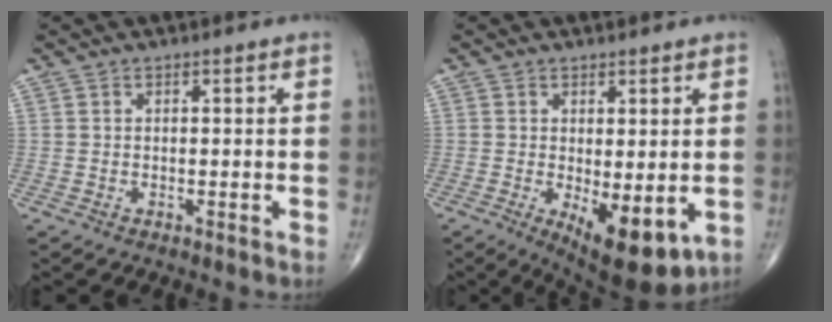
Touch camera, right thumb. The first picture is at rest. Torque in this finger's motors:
{"motor_torque": [-0.13, 0.75, 0.14, -0.15, 0.07]}